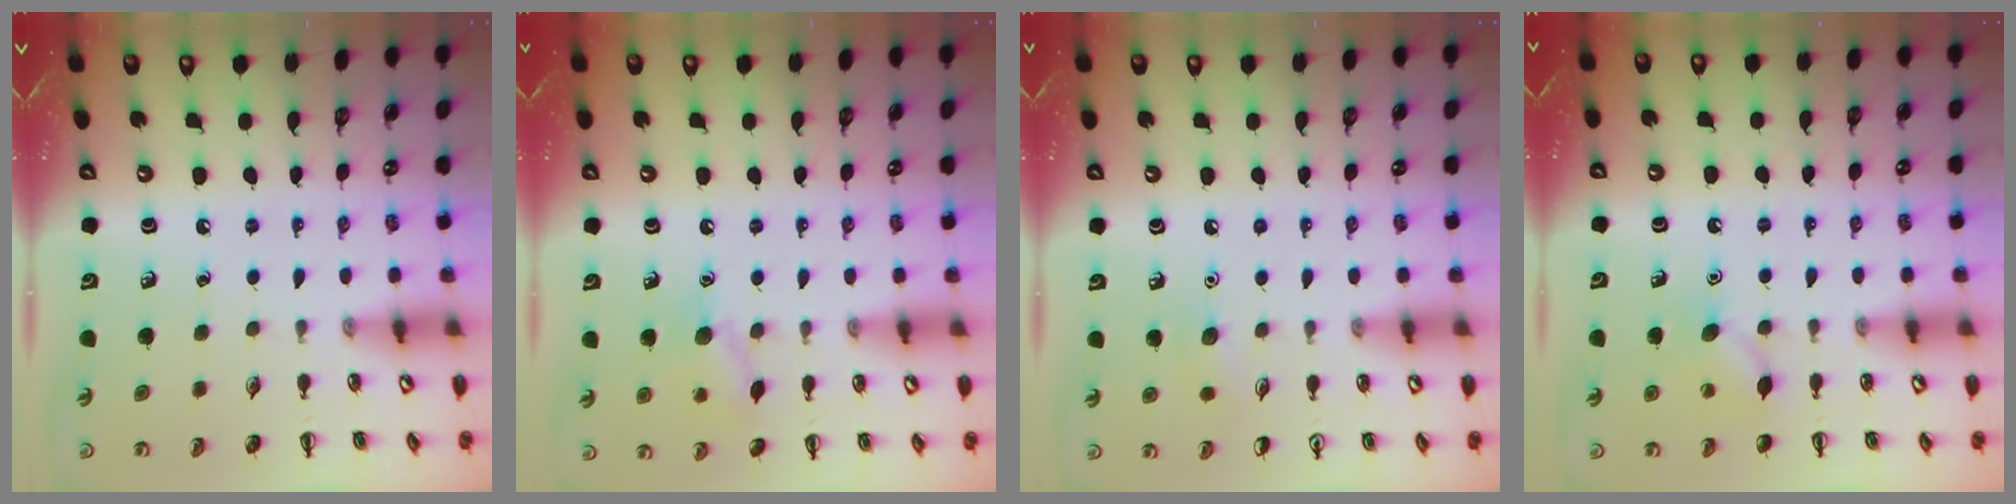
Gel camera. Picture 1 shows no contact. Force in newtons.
{"total": 8.6, "press": 8.5, "slide": 1.4}
{"total": 5.2, "press": 5.0, "slide": 1.6}
{"total": 7.0, "press": 6.8, "slide": 1.6}